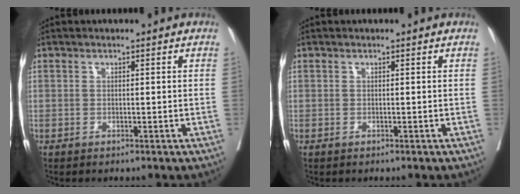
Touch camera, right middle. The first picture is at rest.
{"total": 0.0}